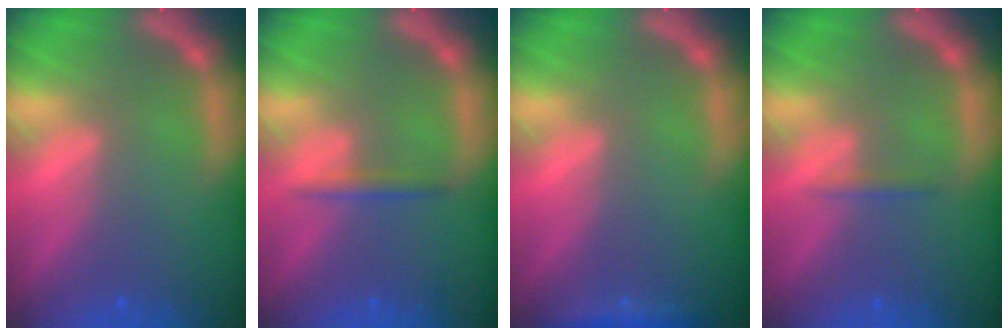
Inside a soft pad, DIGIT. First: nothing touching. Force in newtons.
{"total": 1.4}
{"total": 1.4}
{"total": 0.9}